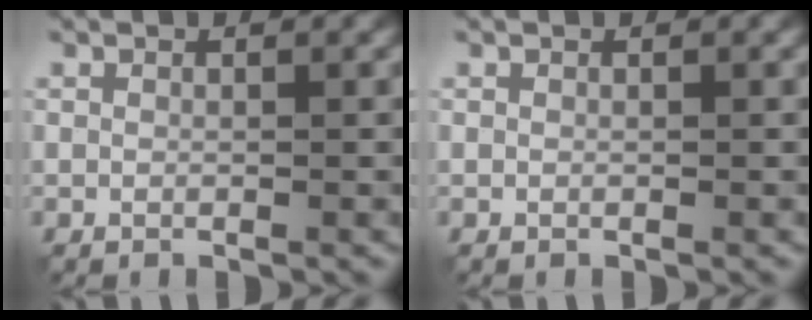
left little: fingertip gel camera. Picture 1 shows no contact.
{"total": 0.0}